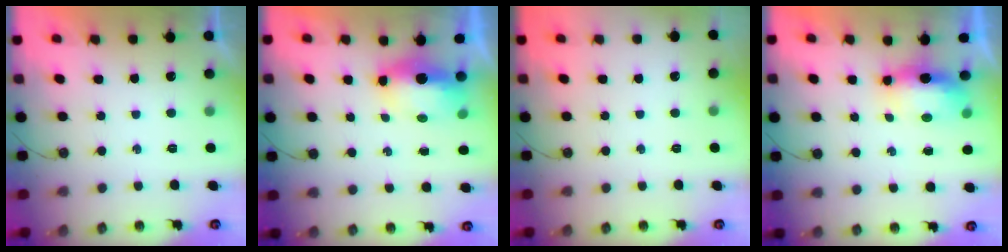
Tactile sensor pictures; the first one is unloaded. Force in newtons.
{"total": 6.8, "press": 6.8, "slide": 0.8}
{"total": 0.0}
{"total": 15.1, "press": 9.0, "slide": 12.1}